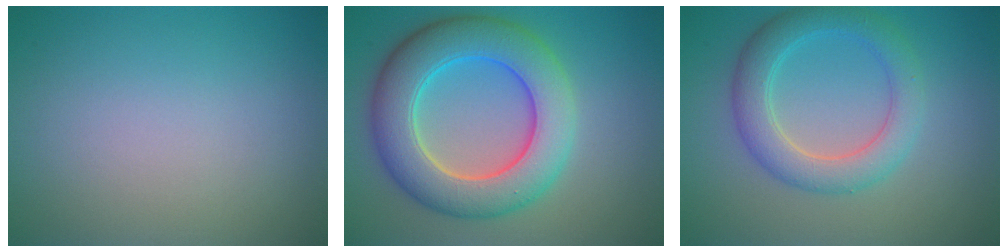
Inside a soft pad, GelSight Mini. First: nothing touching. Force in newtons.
{"total": 8.9, "press": 8.9, "slide": 0.0}
{"total": 4.6, "press": 4.6, "slide": 0.2}